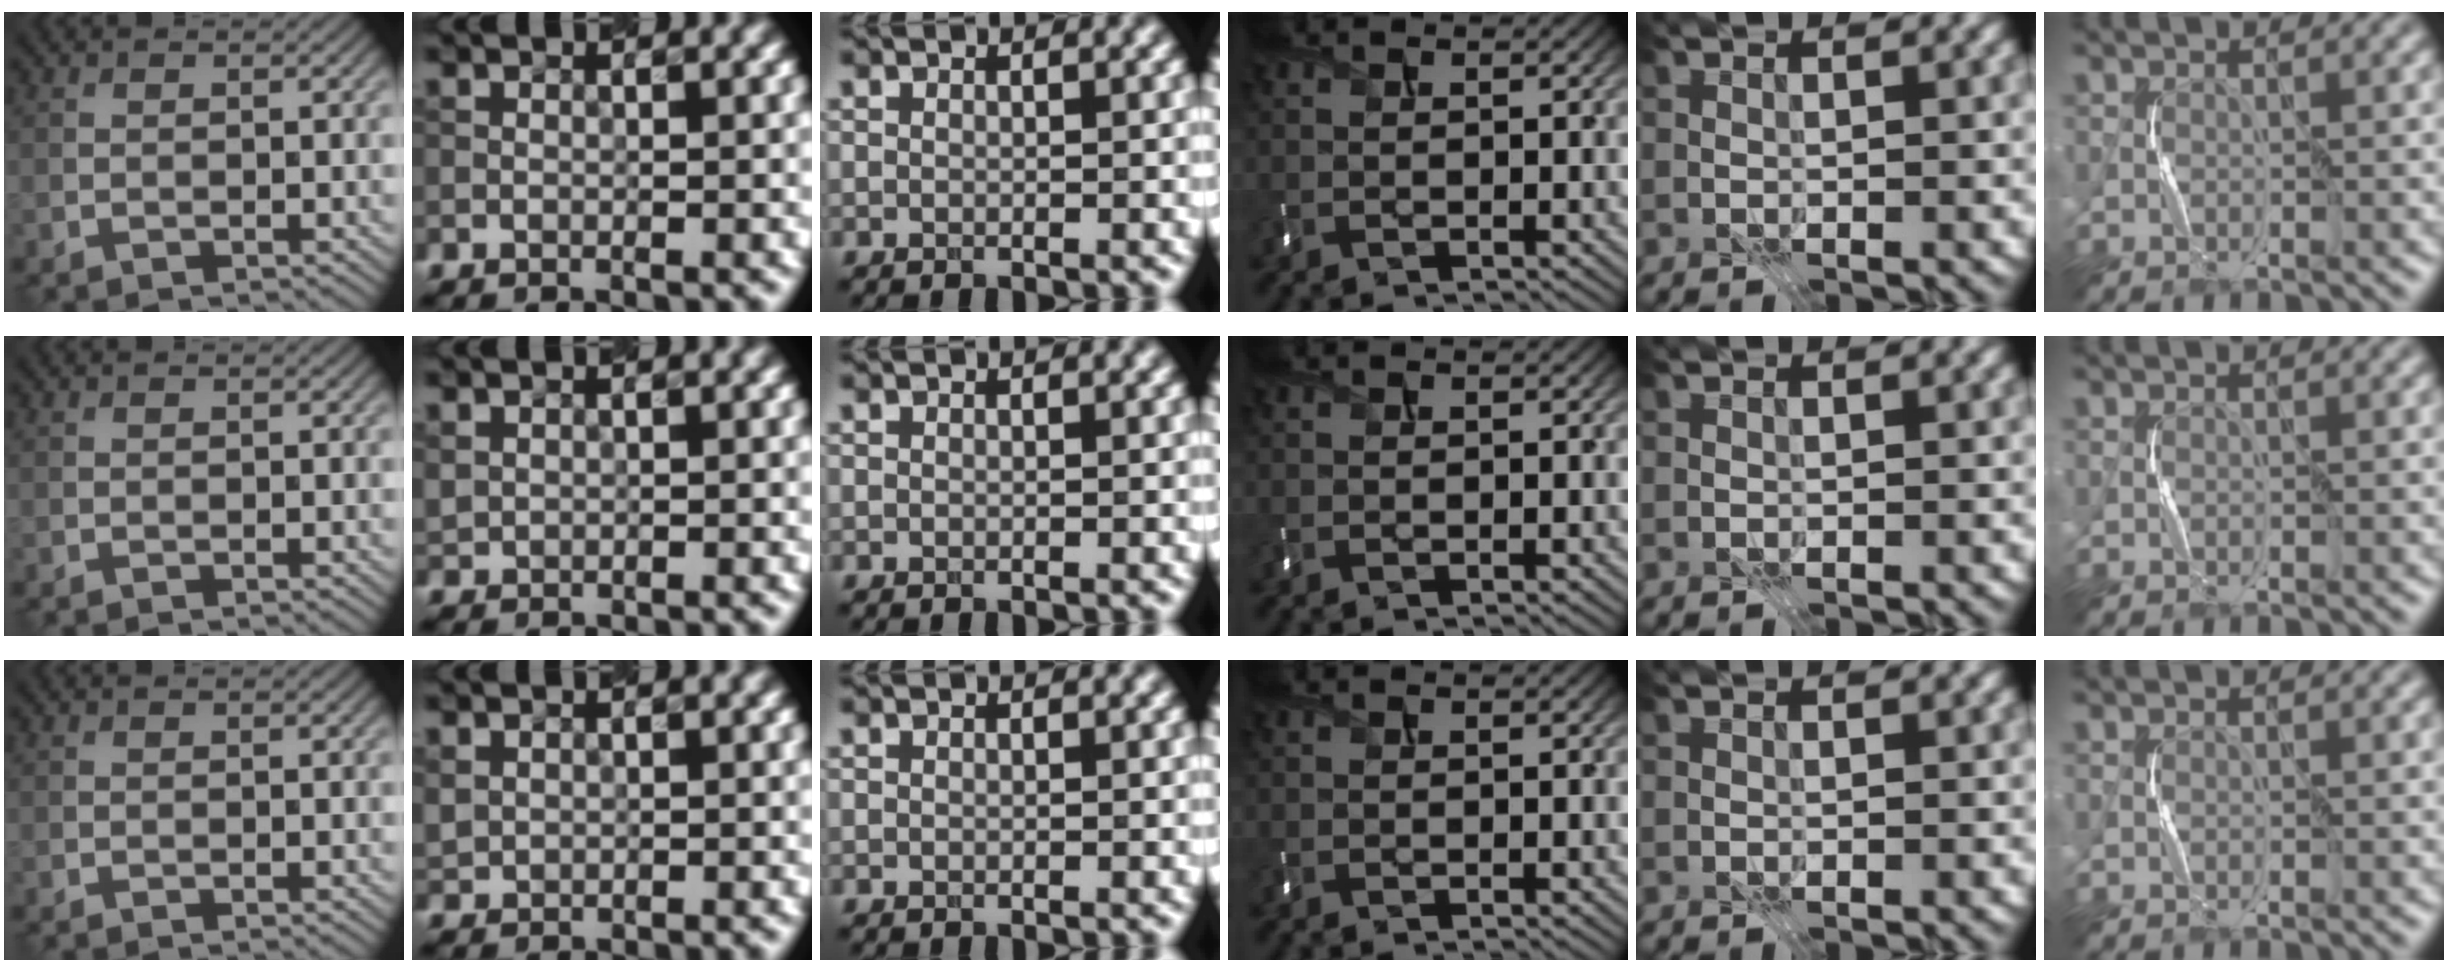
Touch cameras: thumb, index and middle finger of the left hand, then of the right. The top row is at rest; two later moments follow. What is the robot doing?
{"motion": "press", "object": "mouse"}